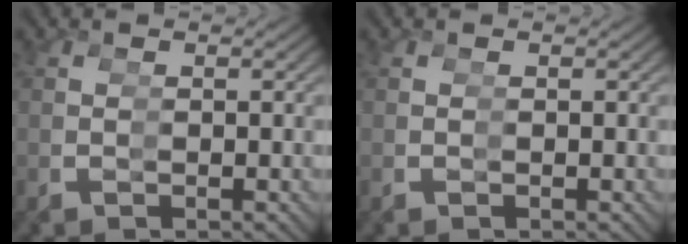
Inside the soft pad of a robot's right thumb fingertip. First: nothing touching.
{"total": 0.0}